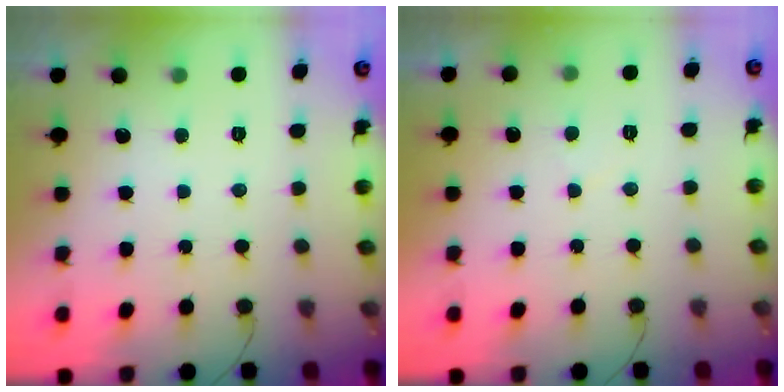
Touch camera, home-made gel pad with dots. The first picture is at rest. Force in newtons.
{"total": 1.5, "press": 1.5, "slide": 0.4}